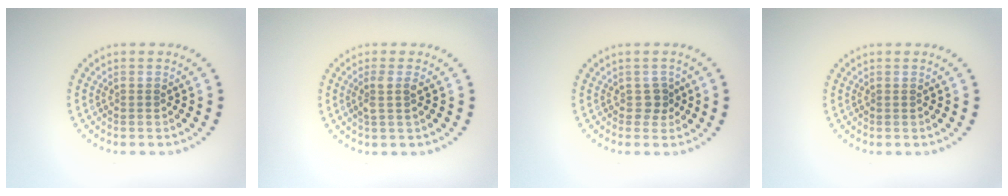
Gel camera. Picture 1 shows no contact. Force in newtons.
{"total": 1.6, "press": 1.3, "slide": 1.0}
{"total": 1.3, "press": 1.0, "slide": 0.8}
{"total": 0.0}